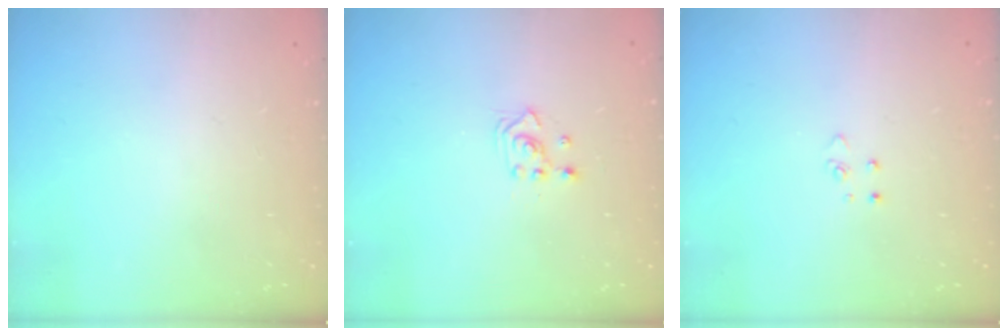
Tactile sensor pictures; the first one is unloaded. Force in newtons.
{"total": 2.5, "press": 2.5, "slide": 0.3}
{"total": 2.8, "press": 2.8, "slide": 0.3}